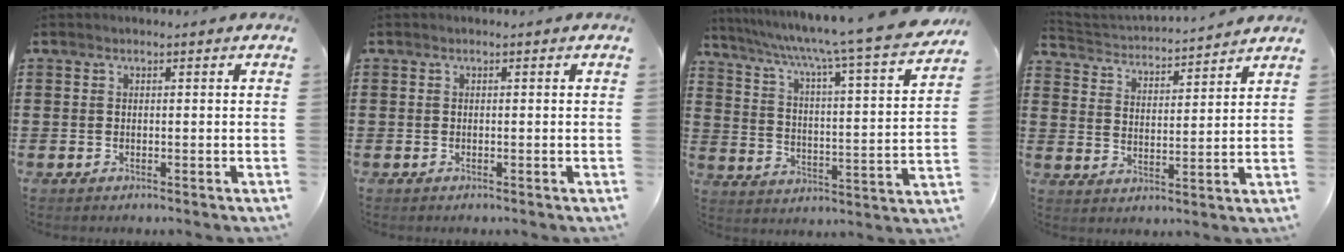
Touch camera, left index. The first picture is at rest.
{"total": 0.0}
{"total": 7.8, "force": [6.4, -0.8, 4.4], "torque": [-0.111, -0.057, 0.095]}
{"total": 2.9, "force": [2.9, 0.0, -0.1], "torque": [-0.020, -0.027, 0.043]}